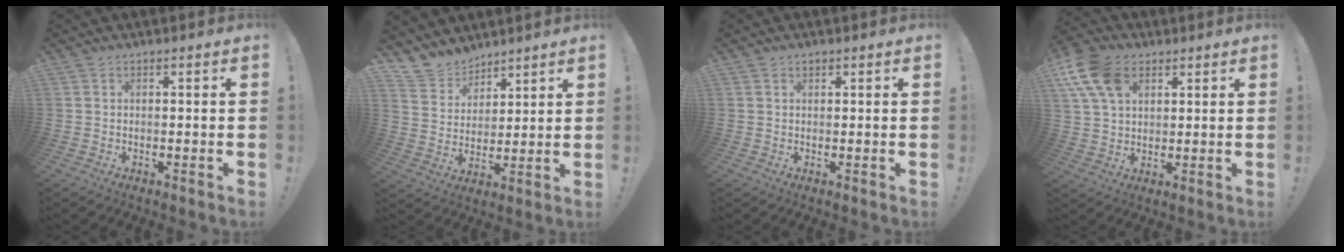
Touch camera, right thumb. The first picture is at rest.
{"total": 9.1, "force": [7.8, 4.7, 0.4], "torque": [-0.028, -0.071, 0.155]}
{"total": 0.7, "force": [0.5, 0.4, 0.1], "torque": [-0.002, 0.000, 0.011]}
{"total": 13.8, "force": [5.9, 9.2, 8.4], "torque": [-0.165, -0.018, 0.117]}